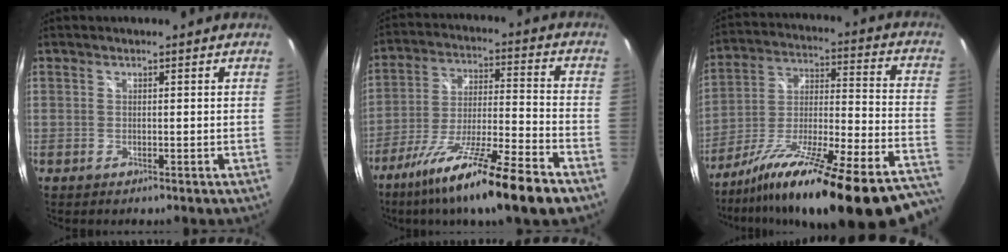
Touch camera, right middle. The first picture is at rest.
{"total": 19.5, "force": [-13.6, 1.2, 13.9], "torque": [-0.255, -0.039, -0.227]}
{"total": 33.6, "force": [-26.4, 4.4, 20.3], "torque": [-0.279, -0.055, -0.392]}